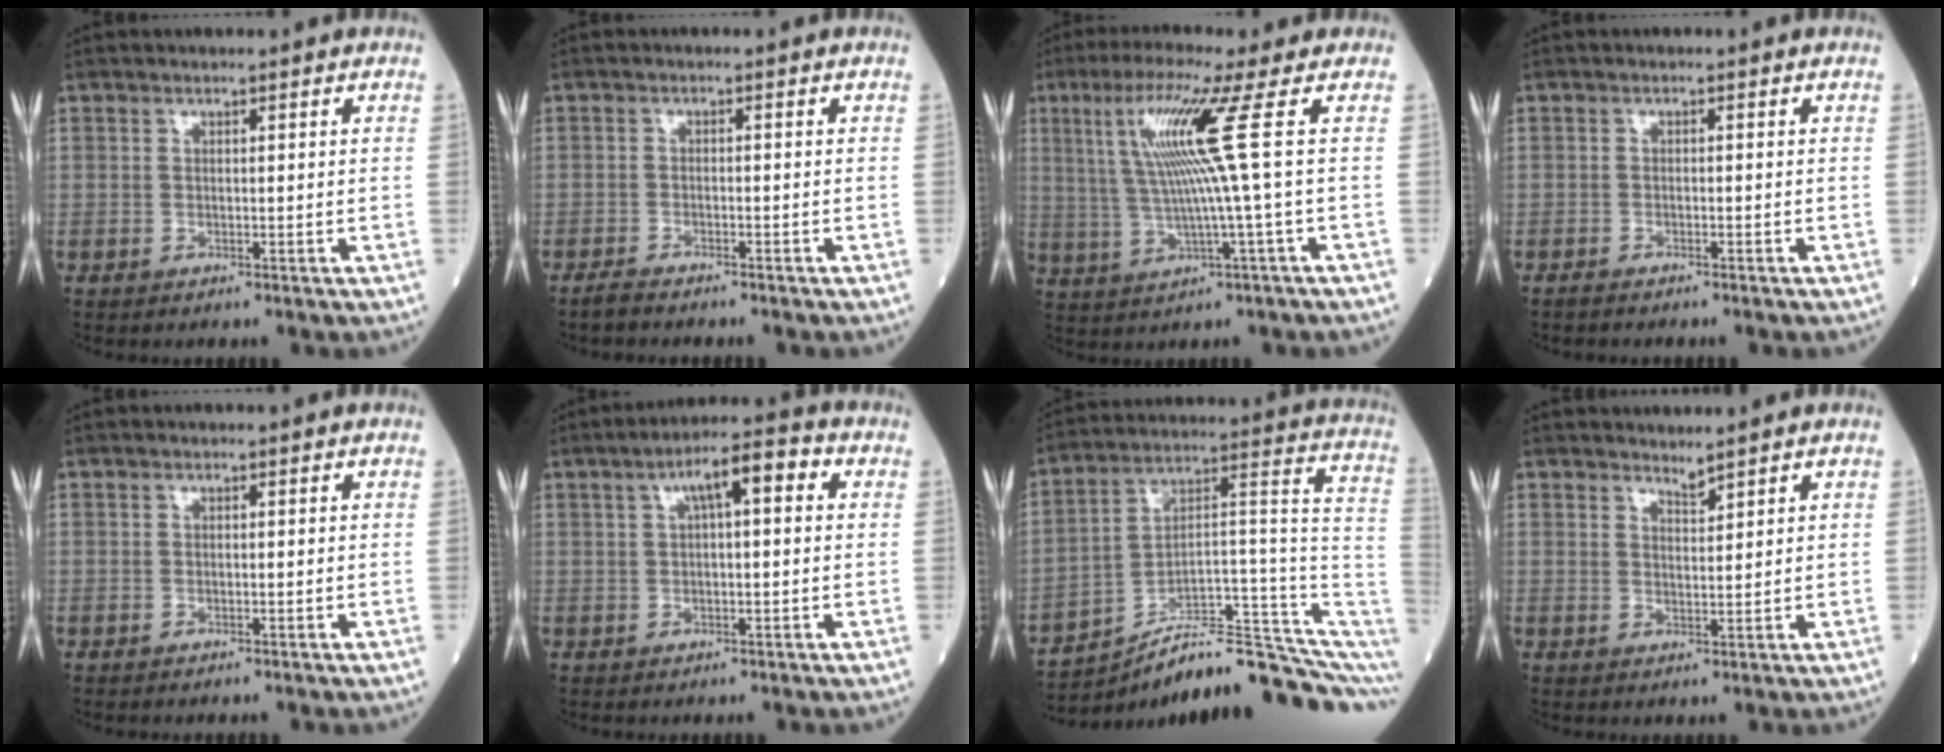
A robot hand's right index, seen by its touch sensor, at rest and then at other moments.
{"total": 3.6, "force": [-3.1, 1.0, 1.4], "torque": [-0.038, -0.008, -0.051]}
{"total": 10.8, "force": [2.4, -2.1, 10.3], "torque": [-0.200, 0.012, 0.052]}
{"total": 2.8, "force": [-2.4, 1.0, 1.2], "torque": [-0.031, -0.007, -0.032]}
{"total": 0.0}
{"total": 8.1, "force": [2.5, 2.5, 7.2], "torque": [-0.132, 0.037, 0.039]}
{"total": 22.7, "force": [-16.4, 3.3, 15.4], "torque": [-0.177, 0.057, -0.246]}
{"total": 2.9, "force": [2.8, -0.1, 0.6], "torque": [-0.018, -0.011, 0.061]}